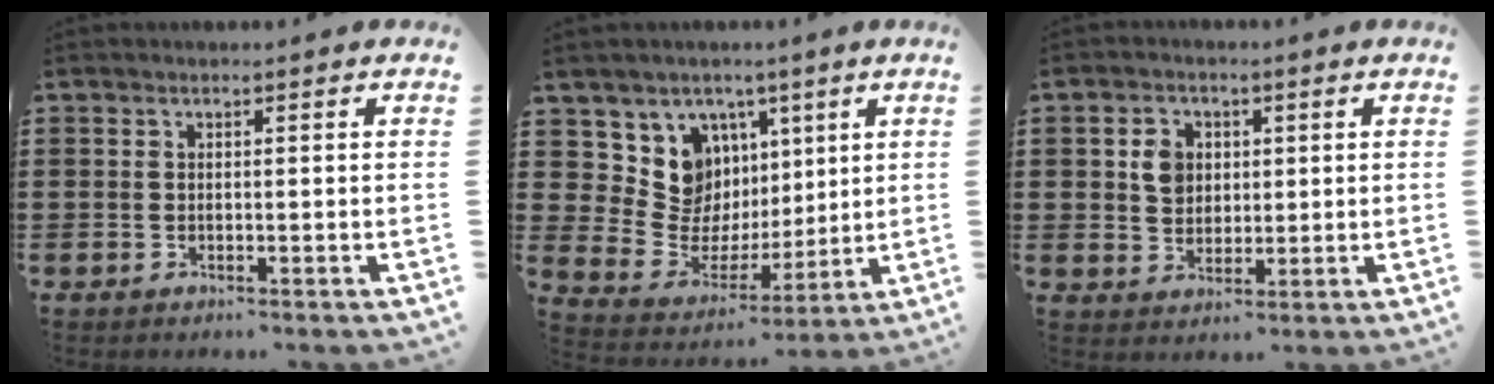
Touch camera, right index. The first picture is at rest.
{"total": 10.2, "force": [3.5, 9.3, 2.5], "torque": [-0.077, -0.039, 0.074]}
{"total": 4.5, "force": [0.9, 3.8, 2.4], "torque": [-0.051, 0.013, 0.012]}